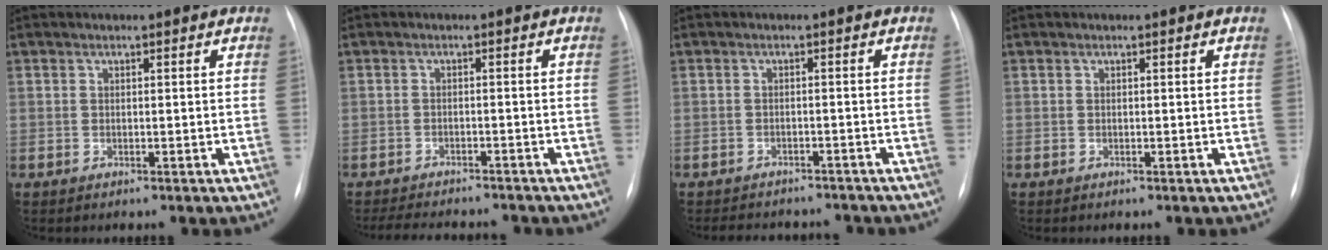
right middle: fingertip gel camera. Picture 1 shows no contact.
{"total": 10.7, "force": [-9.8, 2.4, 3.7], "torque": [-0.060, -0.002, -0.127]}
{"total": 8.6, "force": [-7.8, 3.0, 1.9], "torque": [-0.029, 0.010, -0.092]}
{"total": 0.0}